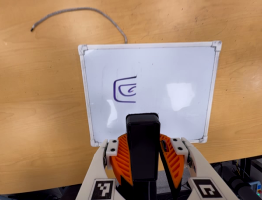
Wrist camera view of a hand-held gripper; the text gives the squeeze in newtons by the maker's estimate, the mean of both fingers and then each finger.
{"total": 8.7, "left": 9.0, "right": 8.4}